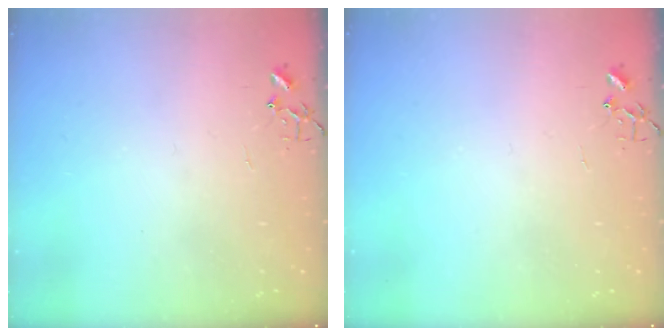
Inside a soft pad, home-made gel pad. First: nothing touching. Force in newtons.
{"total": 0.0}